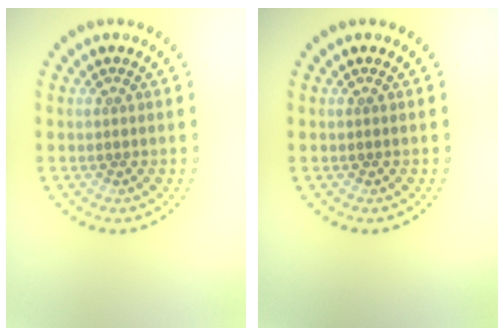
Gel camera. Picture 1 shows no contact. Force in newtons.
{"total": 0.0}